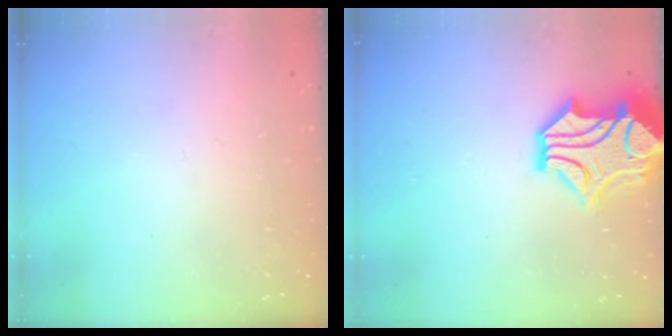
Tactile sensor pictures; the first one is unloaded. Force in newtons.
{"total": 7.4, "press": 7.1, "slide": 2.2}